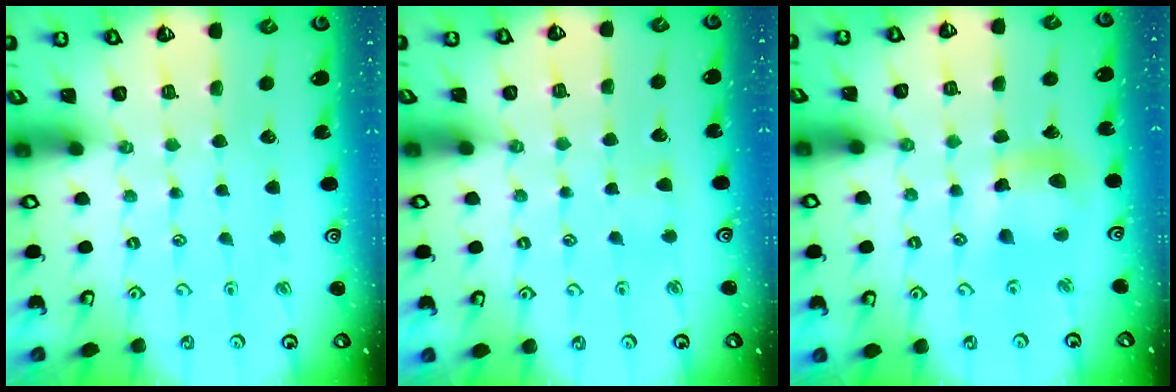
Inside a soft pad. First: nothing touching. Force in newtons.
{"total": 3.5, "press": 3.5, "slide": 0.6}
{"total": 11.1, "press": 11.0, "slide": 1.5}